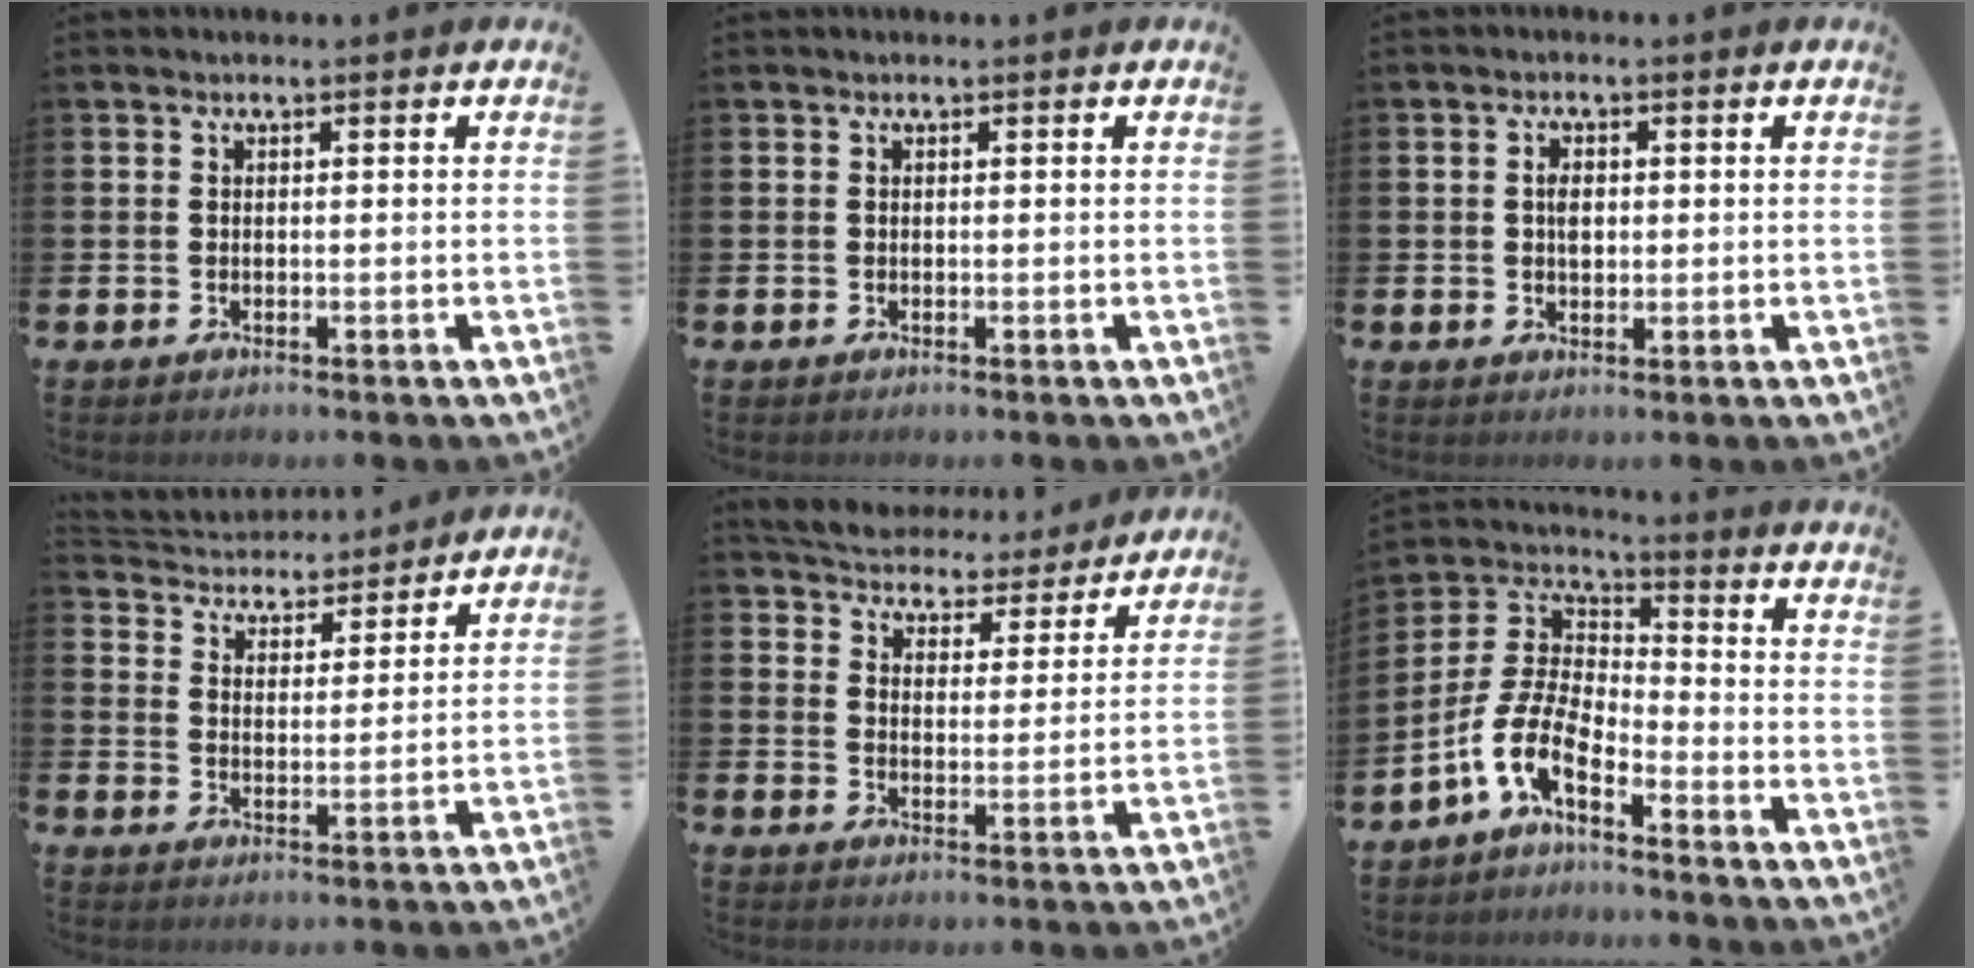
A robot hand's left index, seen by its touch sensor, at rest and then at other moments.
{"total": 0.0}
{"total": 1.3, "force": [0.7, 0.9, 0.7], "torque": [0.002, -0.002, 0.008]}
{"total": 4.5, "force": [4.3, 1.1, -0.4], "torque": [-0.022, -0.037, 0.073]}
{"total": 5.7, "force": [5.5, 1.3, 0.2], "torque": [-0.033, -0.047, 0.095]}
{"total": 8.3, "force": [-5.4, 2.8, 5.6], "torque": [-0.154, -0.015, -0.117]}